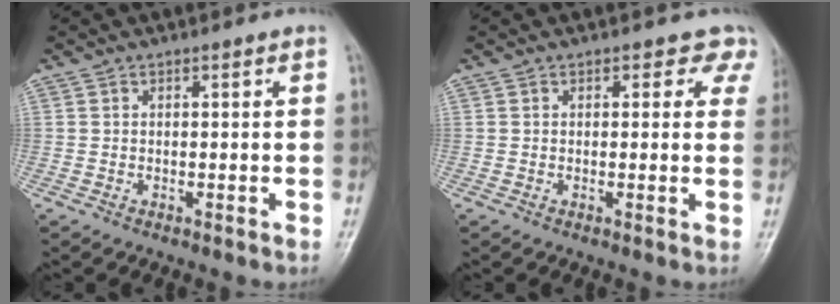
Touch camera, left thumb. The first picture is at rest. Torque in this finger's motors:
{"motor_torque": [0.06, 0.12, -0.03, 0.22, 0.02]}